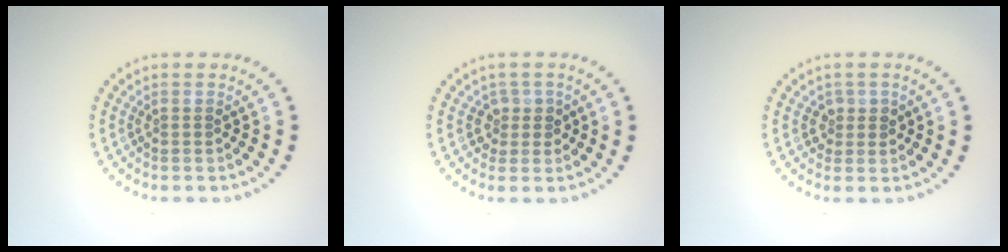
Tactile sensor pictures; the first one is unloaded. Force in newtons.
{"total": 1.5, "press": 1.3, "slide": 0.9}
{"total": 1.4, "press": 1.2, "slide": 0.6}